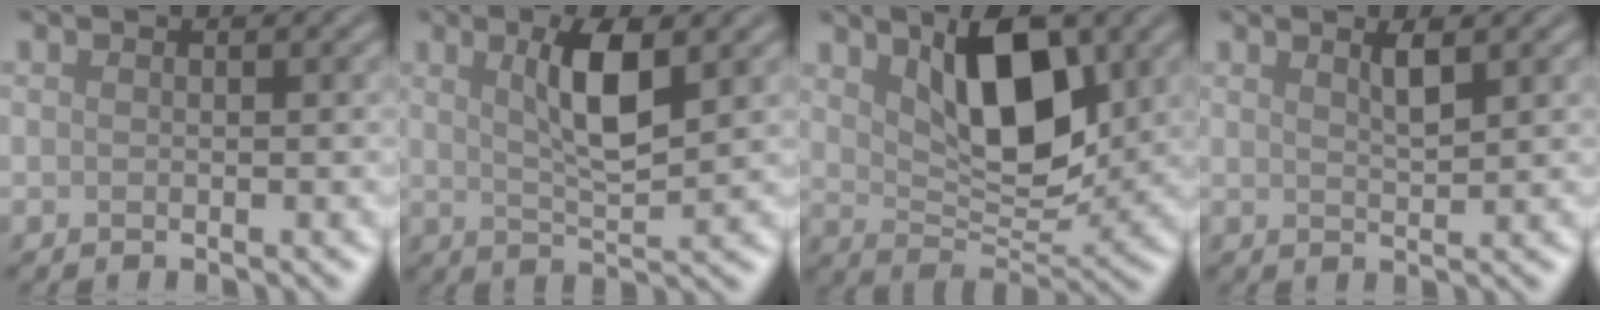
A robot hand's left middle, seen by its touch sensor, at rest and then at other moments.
{"total": 4.3, "force": [1.2, 1.0, 4.0], "torque": [-0.076, -0.004, 0.029]}
{"total": 8.0, "force": [2.7, 3.9, 6.4], "torque": [-0.108, -0.002, 0.054]}
{"total": 1.3, "force": [0.7, 0.2, 1.1], "torque": [-0.016, 0.000, 0.018]}